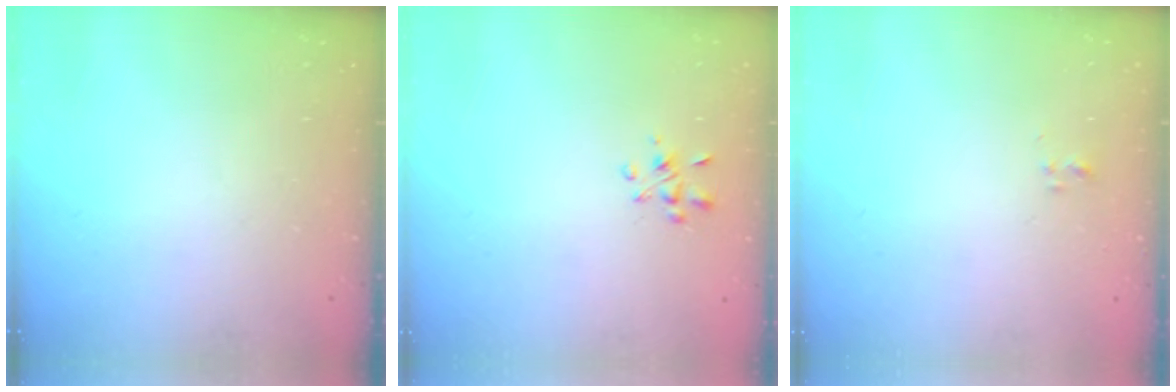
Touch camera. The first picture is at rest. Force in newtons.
{"total": 3.0, "press": 2.9, "slide": 0.8}
{"total": 1.8, "press": 1.7, "slide": 0.3}